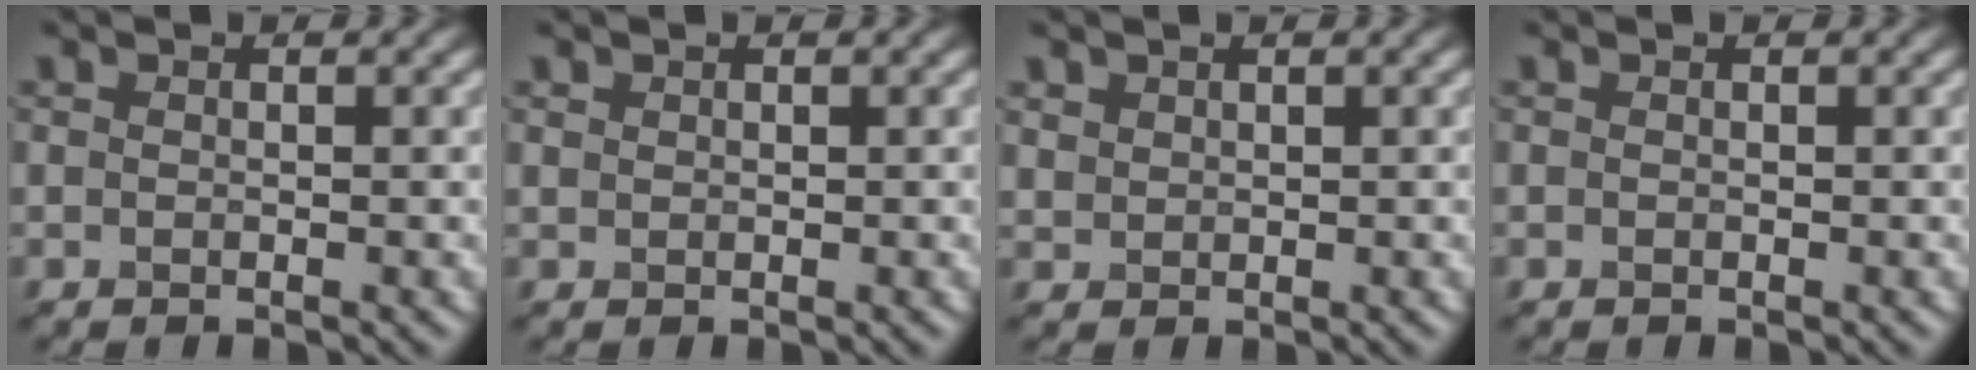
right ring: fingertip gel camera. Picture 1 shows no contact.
{"total": 1.0, "force": [0.0, -0.6, -0.8], "torque": [-0.007, -0.003, 0.008]}
{"total": 1.6, "force": [0.2, -0.8, -1.4], "torque": [-0.004, -0.005, 0.032]}
{"total": 0.0}